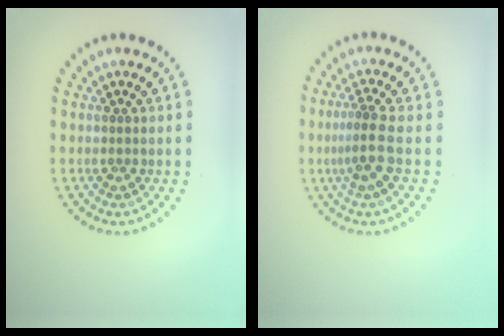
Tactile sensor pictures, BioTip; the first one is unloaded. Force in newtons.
{"total": 2.7, "press": 2.1, "slide": 1.7}